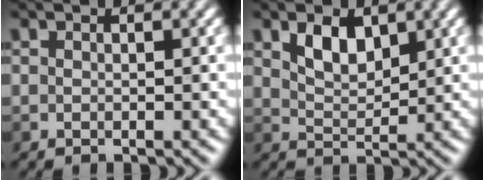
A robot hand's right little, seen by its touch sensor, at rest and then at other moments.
{"total": 2.8, "force": [1.5, 1.6, 1.8], "torque": [-0.035, 0.000, 0.031]}